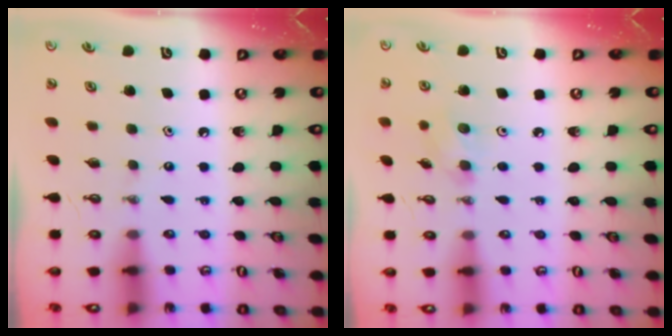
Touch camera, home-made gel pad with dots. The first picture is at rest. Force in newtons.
{"total": 6.7, "press": 6.6, "slide": 1.4}